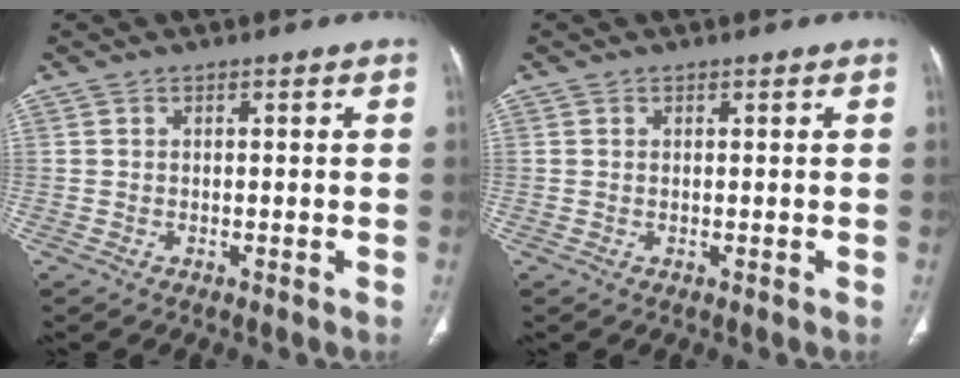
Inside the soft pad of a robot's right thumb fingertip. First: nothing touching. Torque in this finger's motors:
{"motor_torque": [0.11, -0.03, -0.05, -0.31, -0.06]}